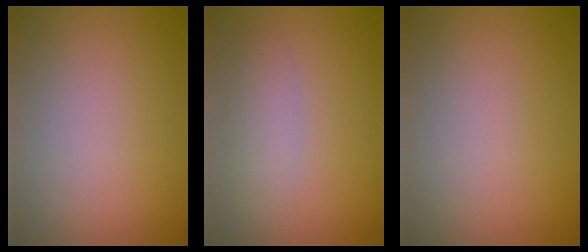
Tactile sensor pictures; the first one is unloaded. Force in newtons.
{"total": 2.2, "press": 2.2, "slide": 0.1}
{"total": 0.0}